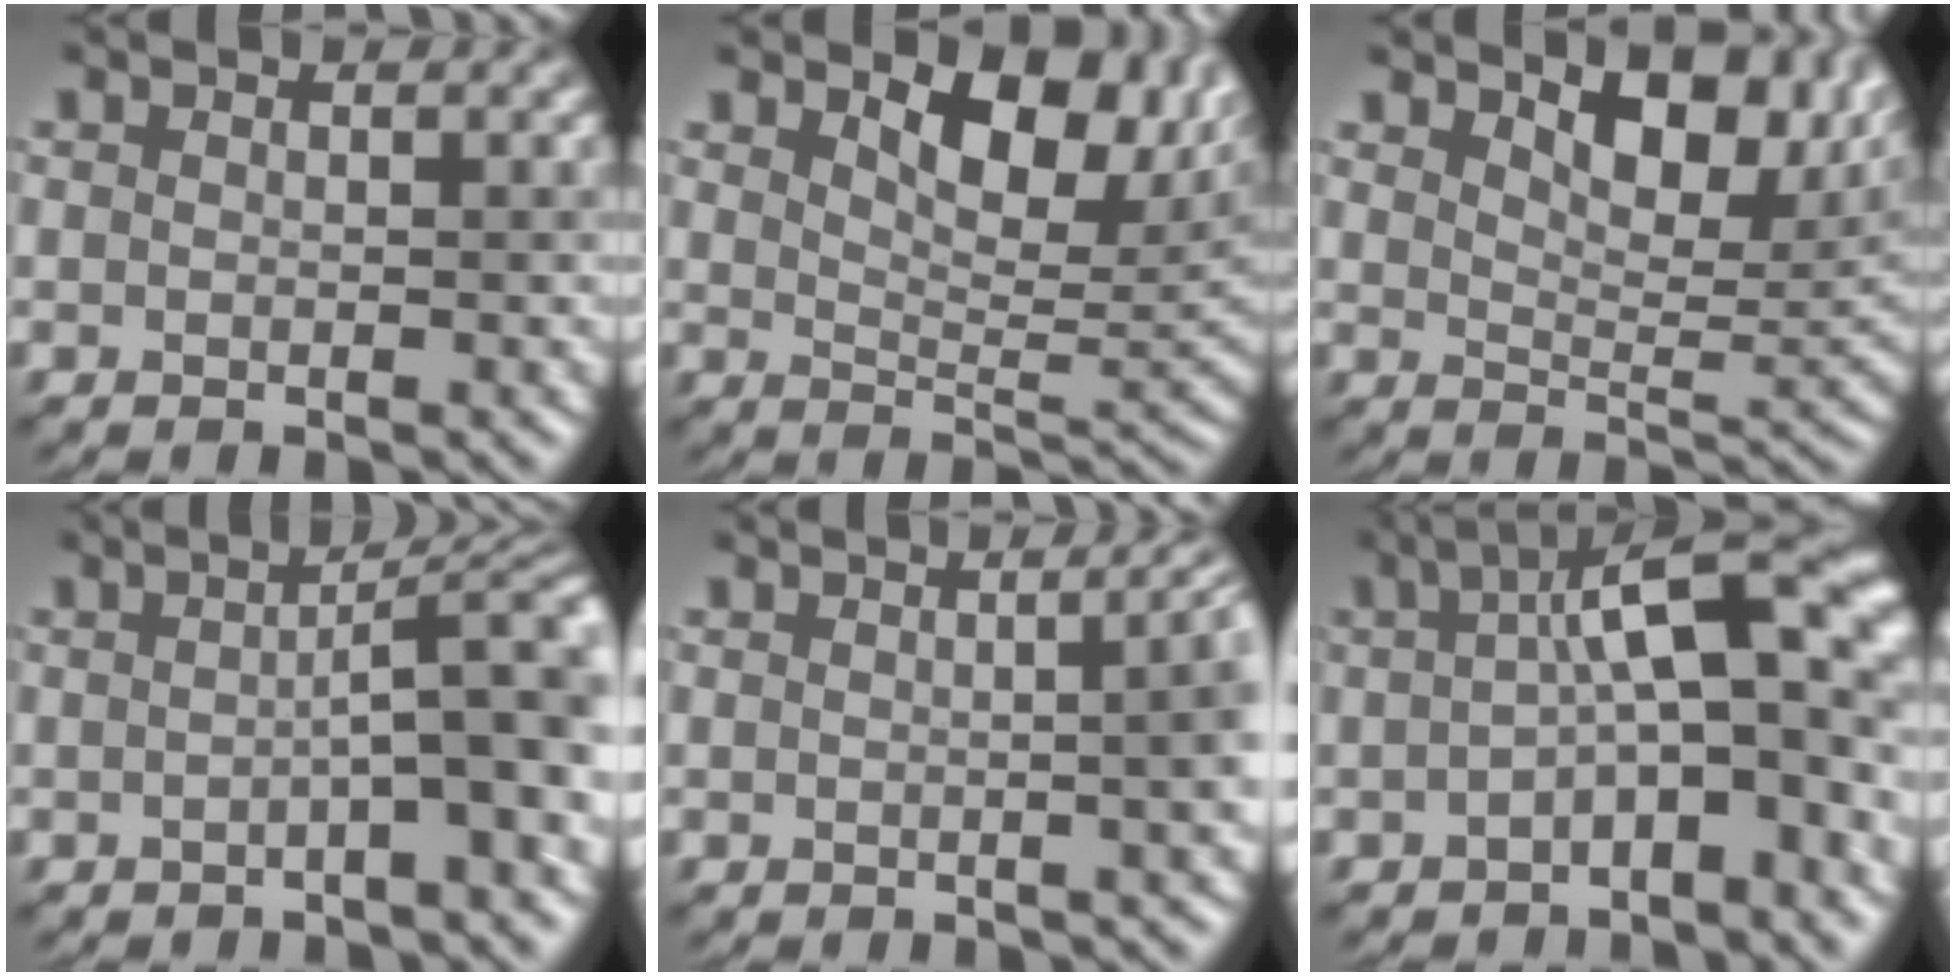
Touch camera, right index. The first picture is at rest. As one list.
[{"total": 7.8, "force": [3.5, 3.6, 5.9], "torque": [-0.086, -0.001, 0.062]}, {"total": 8.2, "force": [4.3, 3.5, 6.0], "torque": [-0.085, 0.002, 0.076]}, {"total": 6.1, "force": [-0.4, 1.2, 6.0], "torque": [-0.068, 0.022, -0.004]}, {"total": 7.6, "force": [0.7, 3.7, 6.6], "torque": [-0.008, 0.040, -0.007]}, {"total": 10.8, "force": [0.4, 3.2, 10.3], "torque": [-0.126, 0.031, 0.001]}]